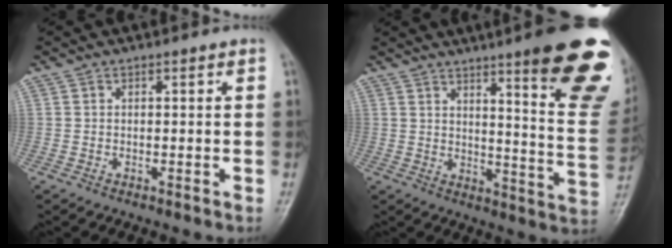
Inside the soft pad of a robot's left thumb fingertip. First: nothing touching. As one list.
[{"total": 21.7, "force": [12.9, 3.3, 17.2], "torque": [-0.188, -0.073, 0.166]}]